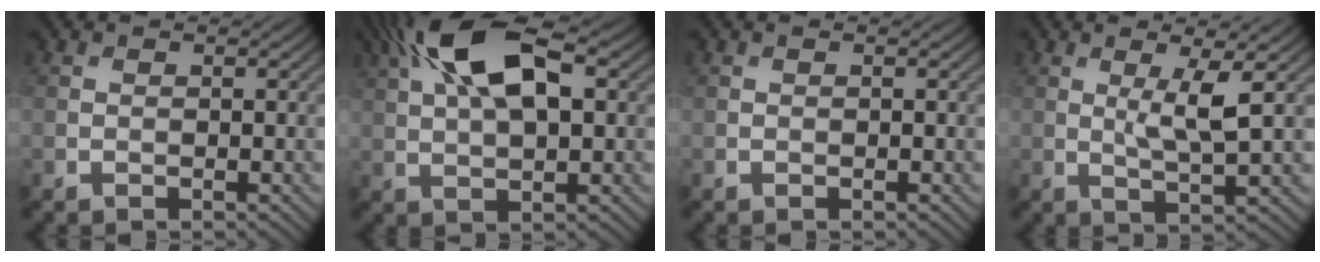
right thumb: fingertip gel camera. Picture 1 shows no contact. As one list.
[{"total": 12.9, "force": [4.8, 5.6, 10.6], "torque": [-0.207, 0.023, 0.078]}, {"total": 0.0}, {"total": 4.9, "force": [1.2, 0.5, 4.7], "torque": [-0.096, 0.002, 0.027]}]